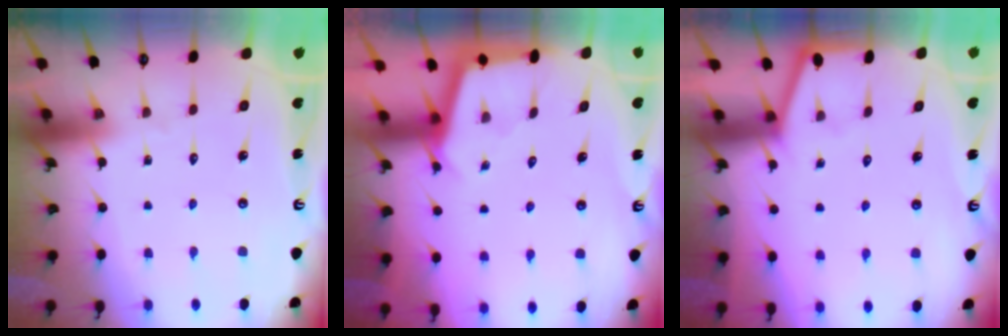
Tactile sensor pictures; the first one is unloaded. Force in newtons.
{"total": 2.9, "press": 2.9, "slide": 0.3}
{"total": 1.9, "press": 1.9, "slide": 0.3}